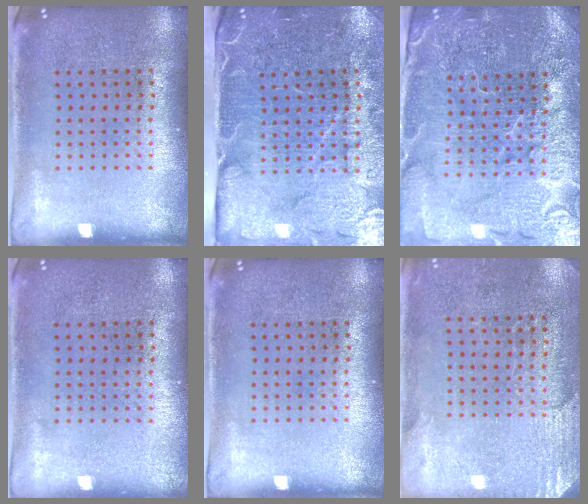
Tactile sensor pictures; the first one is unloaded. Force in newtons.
{"total": 4.6, "press": 3.9, "slide": 2.5}
{"total": 4.6, "press": 4.3, "slide": 1.5}
{"total": 0.0}
{"total": 0.0}
{"total": 2.7, "press": 2.4, "slide": 1.1}